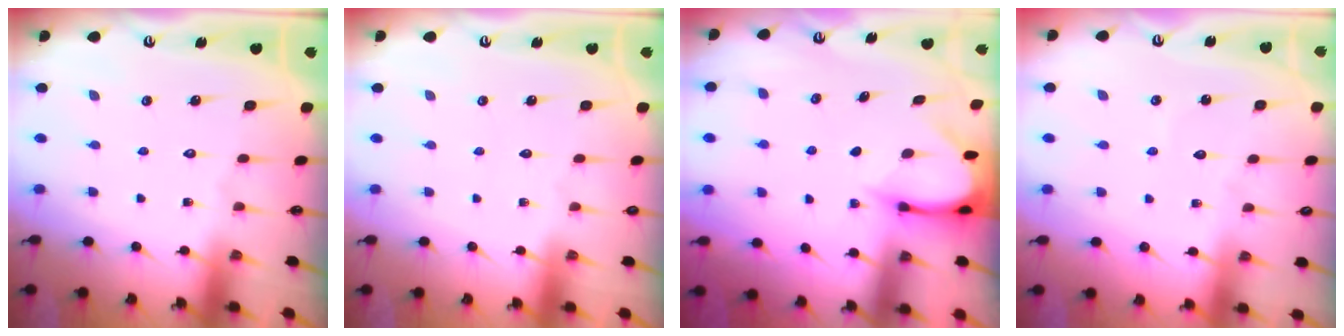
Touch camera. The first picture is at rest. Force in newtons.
{"total": 0.0}
{"total": 3.6, "press": 3.6, "slide": 0.3}
{"total": 2.0, "press": 2.0, "slide": 0.1}